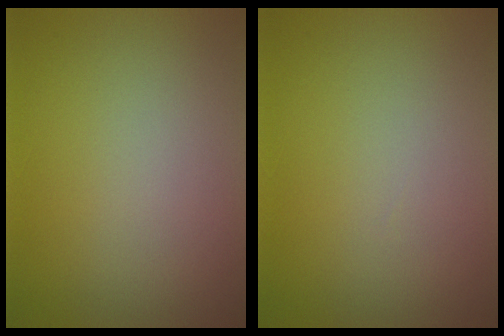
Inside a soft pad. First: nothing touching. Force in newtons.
{"total": 0.0}